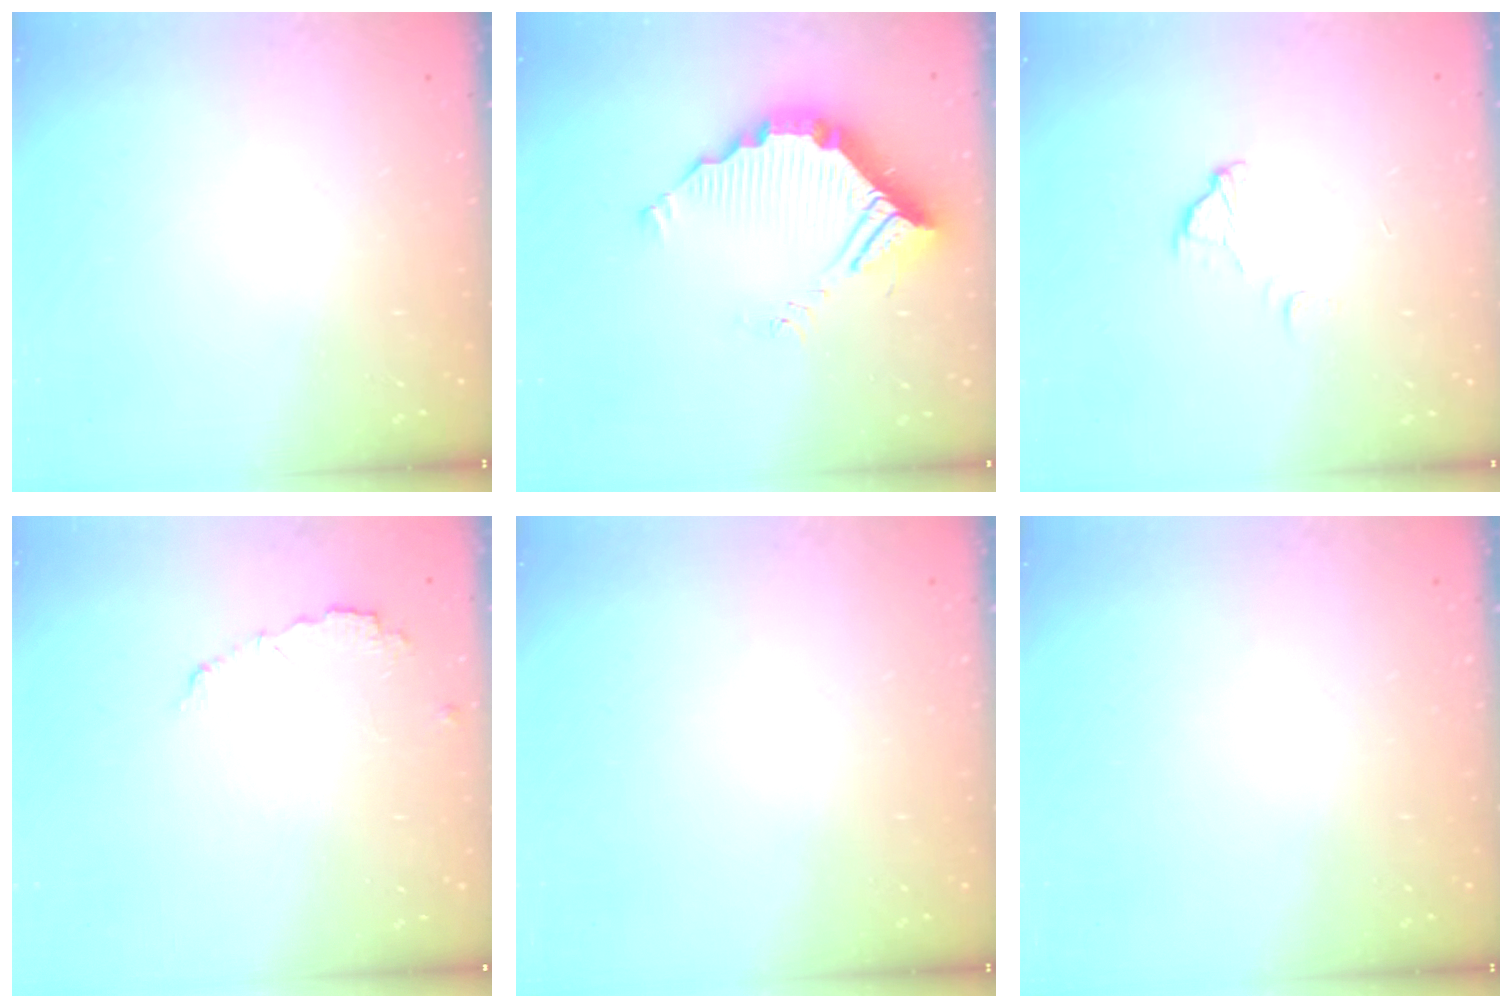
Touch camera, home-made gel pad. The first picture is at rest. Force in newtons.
{"total": 14.9, "press": 14.9, "slide": 0.3}
{"total": 4.2, "press": 4.1, "slide": 0.3}
{"total": 4.2, "press": 4.2, "slide": 0.1}
{"total": 0.0}
{"total": 0.0}